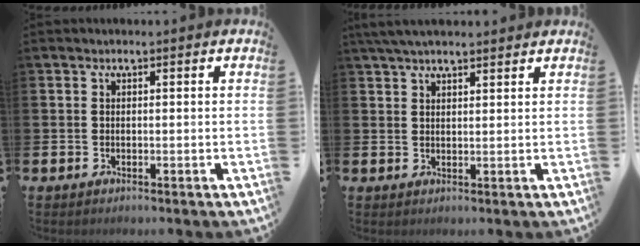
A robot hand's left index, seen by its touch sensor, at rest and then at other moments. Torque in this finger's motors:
{"motor_torque": [1.17, -0.97, 0.13, 0.21]}